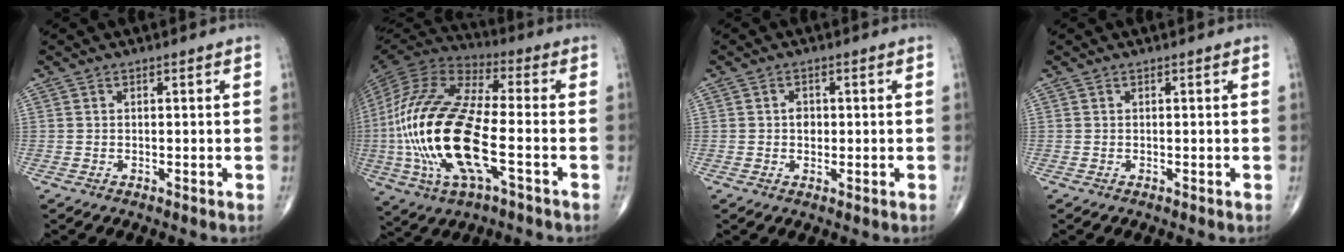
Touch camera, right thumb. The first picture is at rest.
{"total": 26.7, "force": [-5.3, 10.3, 24.1], "torque": [-0.555, 0.004, -0.096]}
{"total": 2.4, "force": [0.0, 1.9, 1.5], "torque": [-0.013, 0.003, 0.000]}
{"total": 0.0}